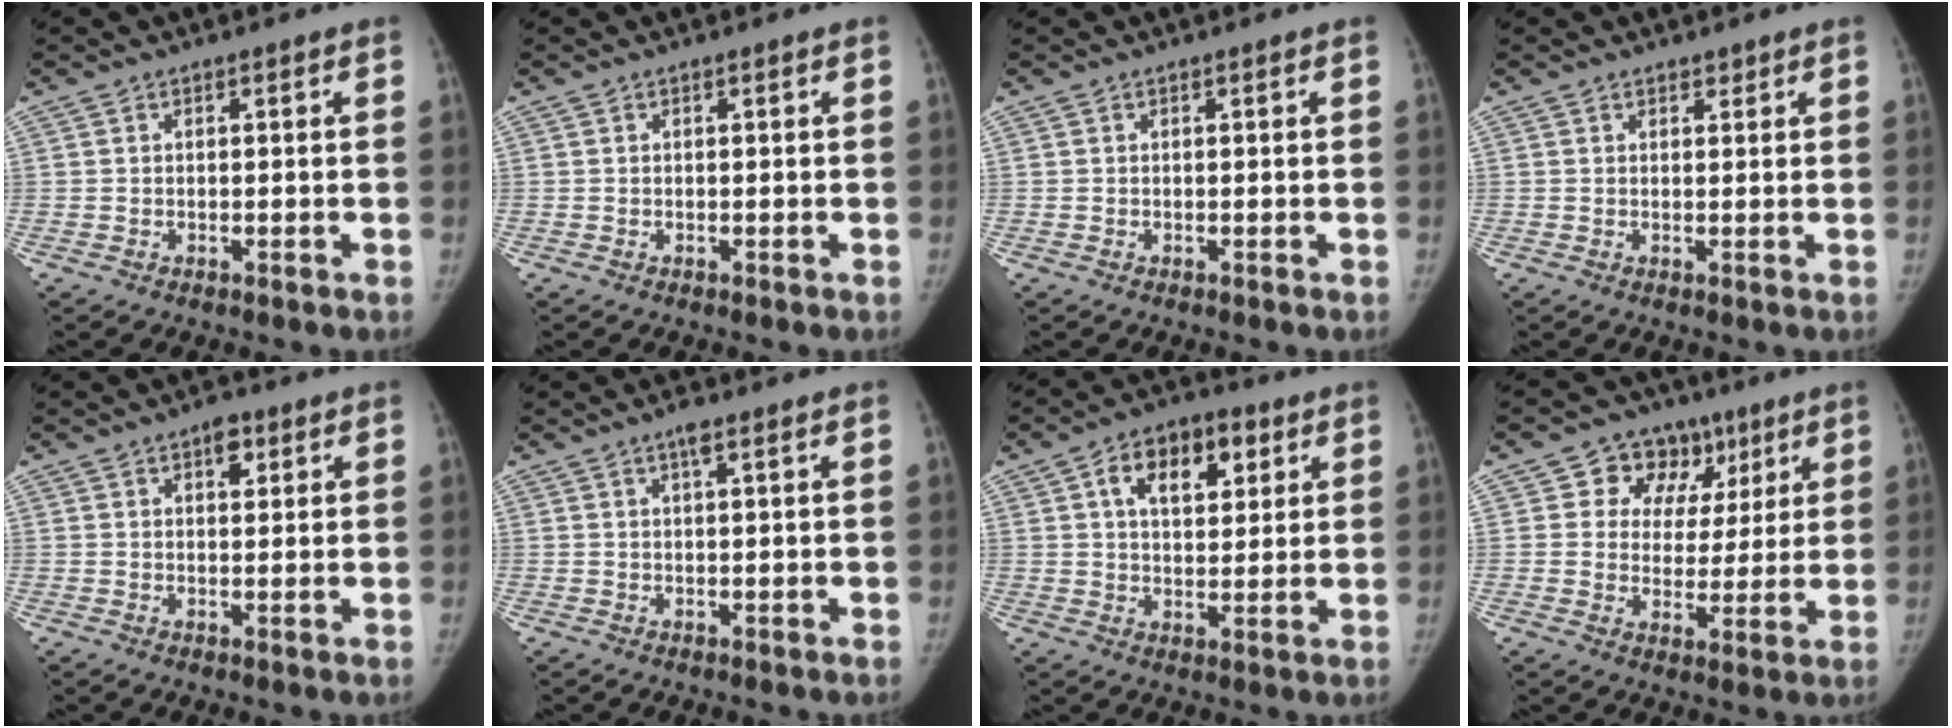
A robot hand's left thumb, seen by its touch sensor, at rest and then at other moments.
{"total": 0.0}
{"total": 0.0}
{"total": 1.0, "force": [0.8, 0.4, 0.3], "torque": [0.000, -0.006, 0.010]}
{"total": 3.5, "force": [1.8, 1.7, 2.4], "torque": [-0.023, -0.005, 0.023]}
{"total": 2.2, "force": [1.1, 0.1, 1.9], "torque": [-0.038, 0.001, 0.017]}
{"total": 11.2, "force": [4.4, 6.4, 8.0], "torque": [-0.097, -0.001, 0.064]}
{"total": 11.2, "force": [5.4, 9.1, 3.8], "torque": [-0.008, -0.007, 0.080]}